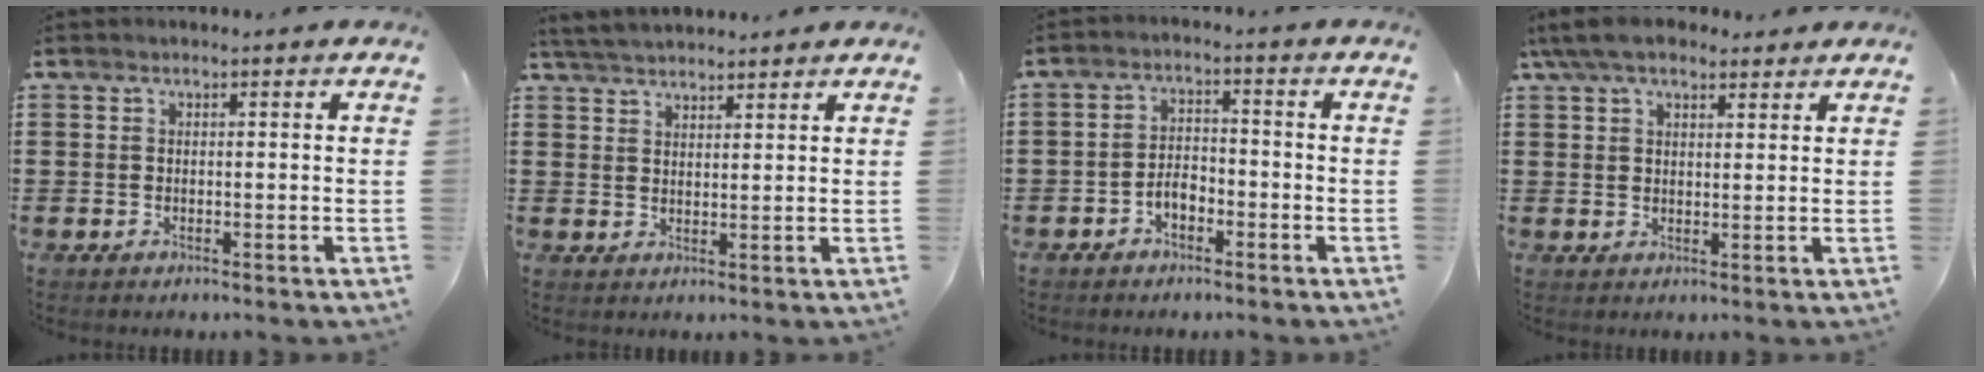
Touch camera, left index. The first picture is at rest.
{"total": 3.8, "force": [3.6, 0.7, 0.7], "torque": [-0.025, -0.005, 0.069]}
{"total": 3.1, "force": [-1.9, 1.4, 1.9], "torque": [-0.037, 0.007, -0.039]}
{"total": 6.5, "force": [4.9, 2.4, 3.5], "torque": [-0.082, 0.004, 0.092]}